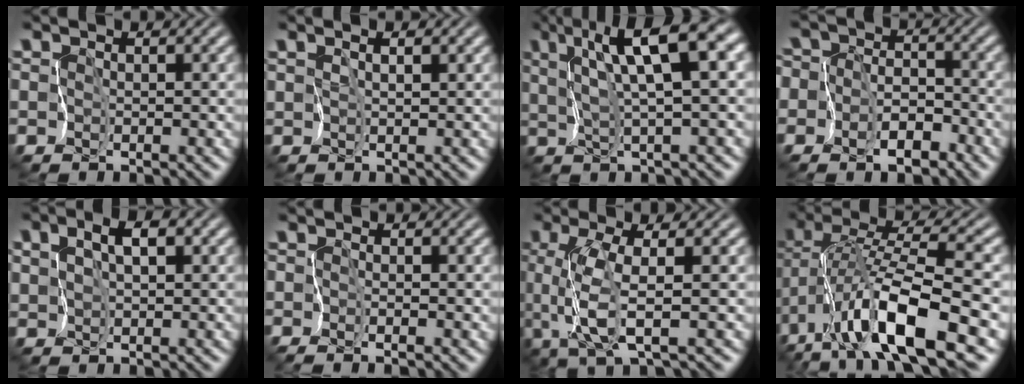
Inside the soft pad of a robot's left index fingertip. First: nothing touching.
{"total": 1.3, "force": [0.8, 0.0, 1.0], "torque": [-0.020, 0.003, 0.016]}
{"total": 8.6, "force": [4.4, 1.2, 7.2], "torque": [-0.151, 0.016, 0.077]}
{"total": 5.2, "force": [-2.5, 4.1, 2.1], "torque": [-0.031, 0.008, -0.064]}
{"total": 4.0, "force": [1.6, 2.2, 2.9], "torque": [-0.059, 0.012, 0.024]}
{"total": 0.9, "force": [-0.4, -0.7, 0.1], "torque": [-0.013, -0.001, -0.018]}
{"total": 4.2, "force": [0.4, -0.1, 4.1], "torque": [-0.105, -0.002, 0.002]}
{"total": 10.3, "force": [-4.4, 1.9, 9.1], "torque": [-0.172, 0.022, -0.090]}